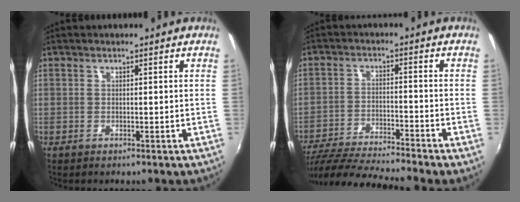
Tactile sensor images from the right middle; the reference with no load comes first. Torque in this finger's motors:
{"motor_torque": [1.03, -1.11, 0.30, 0.13]}